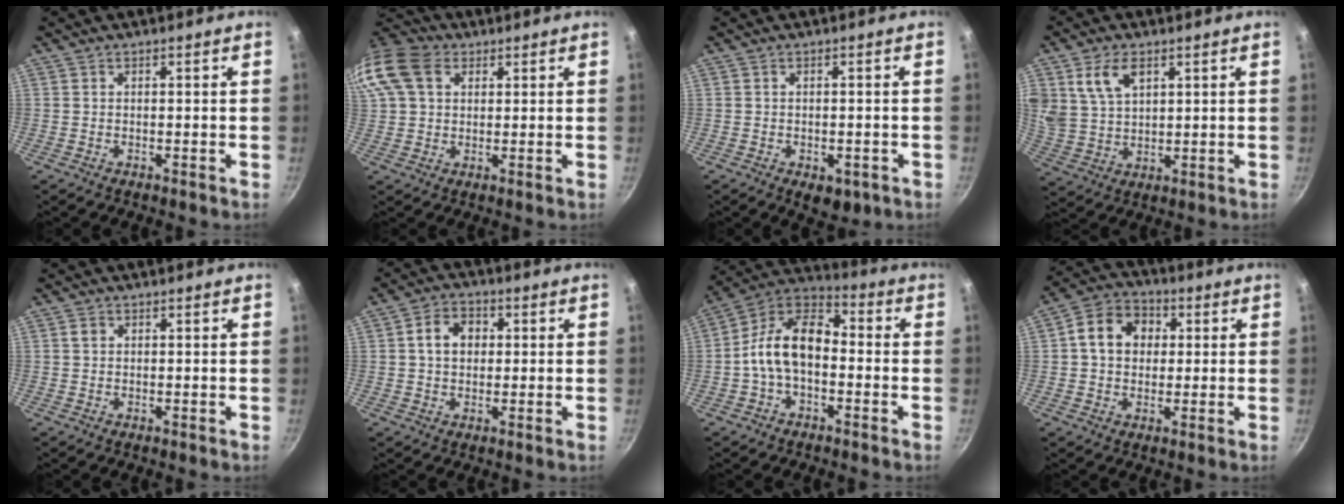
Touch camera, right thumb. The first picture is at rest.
{"total": 15.8, "force": [5.6, 11.7, 9.0], "torque": [-0.202, 0.027, 0.094]}
{"total": 4.9, "force": [-2.1, 2.8, 3.4], "torque": [-0.030, 0.004, -0.019]}
{"total": 8.6, "force": [4.0, 5.4, 5.3], "torque": [-0.088, -0.016, 0.086]}
{"total": 1.0, "force": [0.3, 0.9, 0.5], "torque": [-0.005, 0.002, 0.005]}
{"total": 7.8, "force": [1.4, 6.1, 4.7], "torque": [-0.058, 0.013, 0.013]}
{"total": 13.0, "force": [-1.9, 8.0, 10.0], "torque": [-0.160, 0.049, -0.056]}
{"total": 10.0, "force": [1.7, 8.1, 5.7], "torque": [-0.069, 0.016, 0.012]}